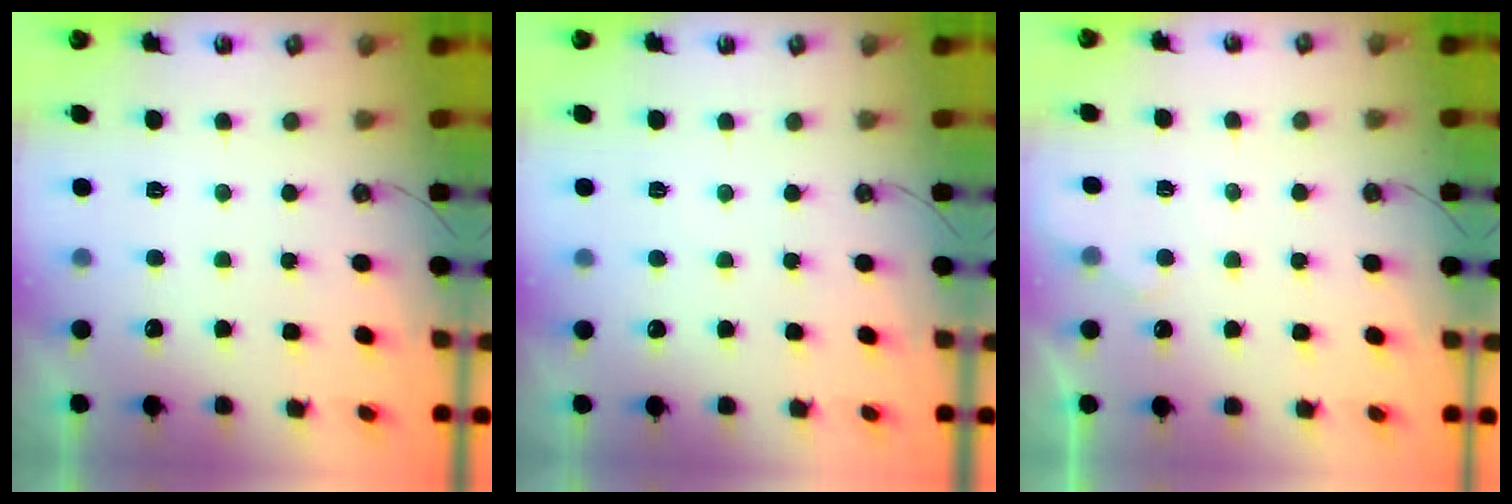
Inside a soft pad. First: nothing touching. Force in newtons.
{"total": 2.5, "press": 2.4, "slide": 0.4}
{"total": 3.8, "press": 3.7, "slide": 0.5}